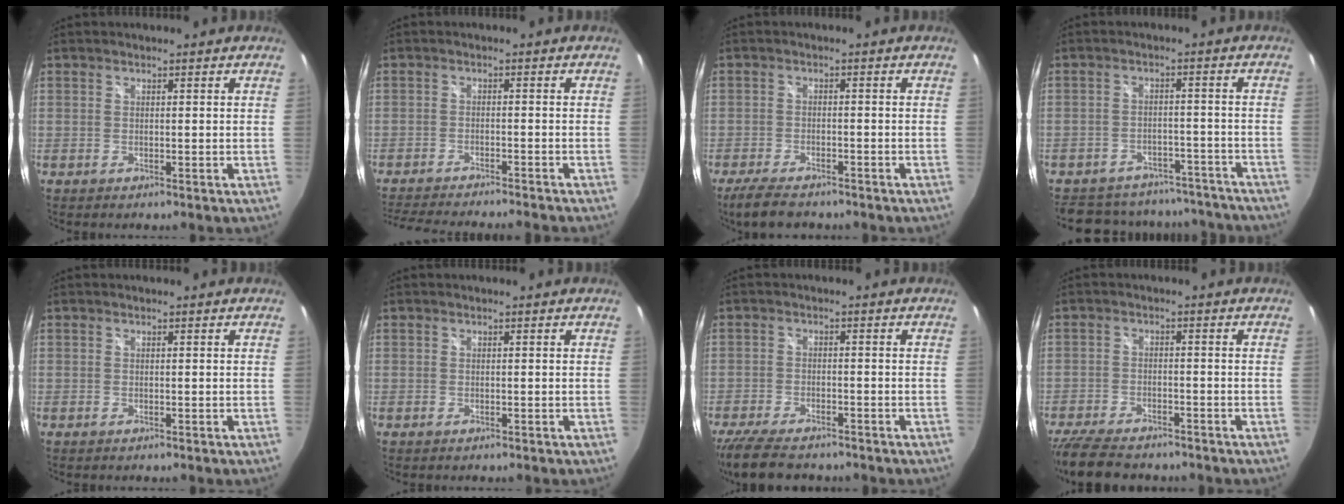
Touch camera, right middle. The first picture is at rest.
{"total": 11.4, "force": [-10.4, 0.7, 4.5], "torque": [-0.105, -0.012, -0.161]}
{"total": 6.3, "force": [-5.2, 2.1, 2.9], "torque": [-0.078, -0.009, -0.089]}
{"total": 19.3, "force": [-16.8, 7.8, 5.6], "torque": [-0.120, 0.040, -0.201]}
{"total": 0.0}
{"total": 0.0}
{"total": 10.2, "force": [-8.4, 3.3, 4.7], "torque": [-0.118, -0.021, -0.143]}
{"total": 11.6, "force": [-9.7, 4.0, 4.9], "torque": [-0.128, -0.018, -0.162]}